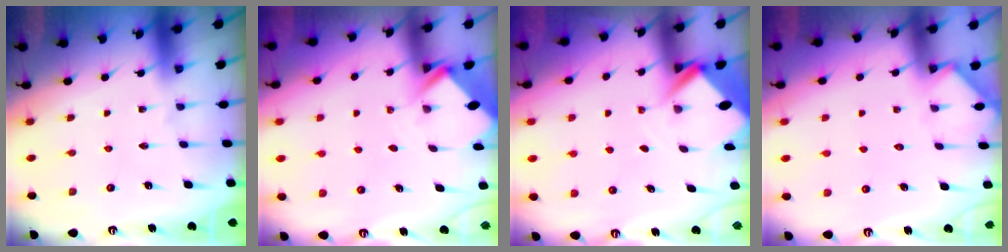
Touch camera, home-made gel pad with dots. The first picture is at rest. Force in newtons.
{"total": 2.7, "press": 2.7, "slide": 0.2}
{"total": 2.8, "press": 2.8, "slide": 0.1}
{"total": 3.1, "press": 3.1, "slide": 0.4}